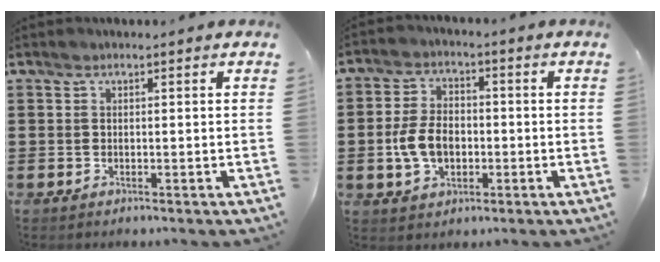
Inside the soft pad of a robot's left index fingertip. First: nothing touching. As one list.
[{"total": 6.7, "force": [-1.4, 4.3, 4.9], "torque": [-0.117, 0.002, -0.031]}]